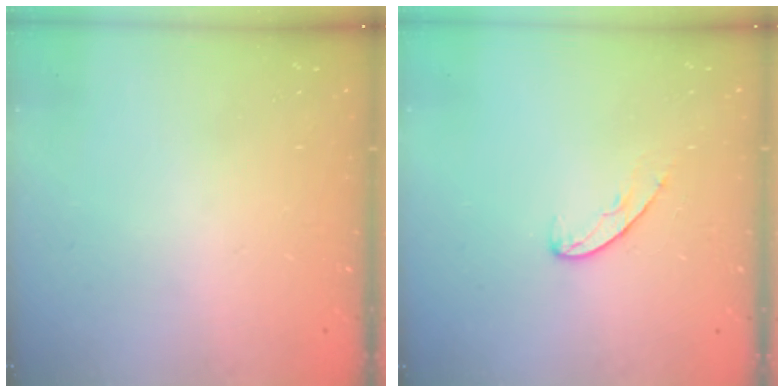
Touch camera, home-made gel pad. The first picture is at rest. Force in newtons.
{"total": 5.8, "press": 5.8, "slide": 0.3}